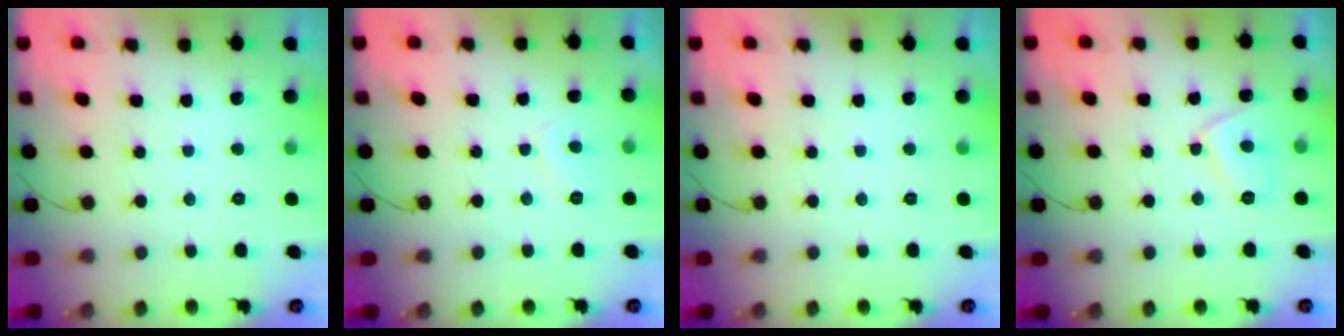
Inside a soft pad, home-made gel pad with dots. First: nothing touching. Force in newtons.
{"total": 2.3, "press": 2.2, "slide": 0.8}
{"total": 0.0}
{"total": 7.5, "press": 7.4, "slide": 1.0}